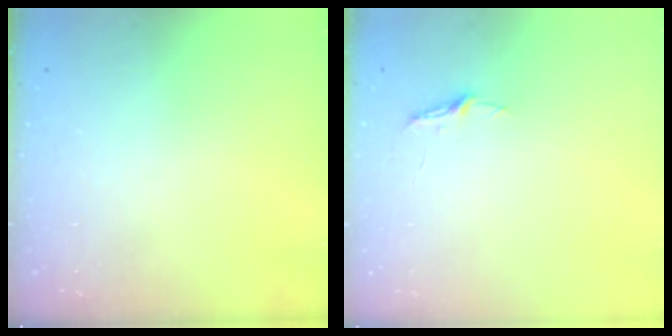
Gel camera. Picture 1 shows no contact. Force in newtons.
{"total": 3.7, "press": 3.7, "slide": 0.4}